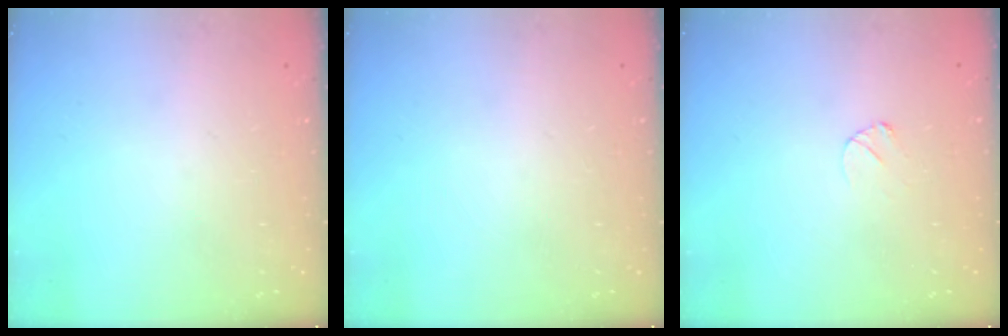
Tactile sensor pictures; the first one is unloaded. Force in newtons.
{"total": 0.0}
{"total": 2.8, "press": 2.8, "slide": 0.3}